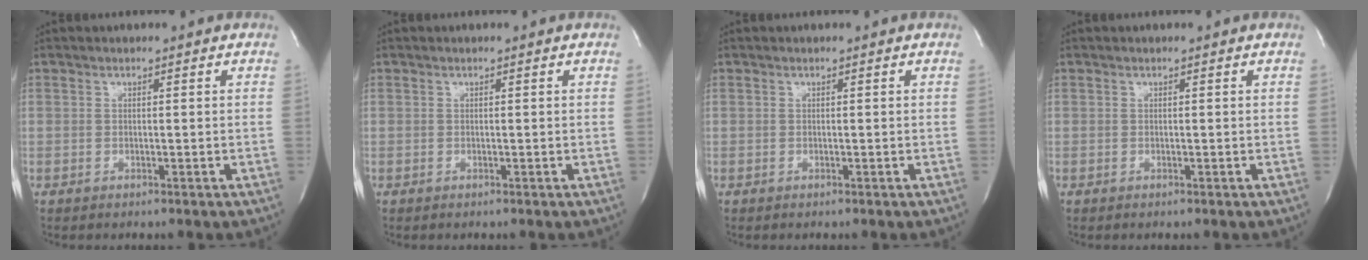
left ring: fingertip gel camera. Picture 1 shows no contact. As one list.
[{"total": 0.0}, {"total": 0.0}, {"total": 0.0}]